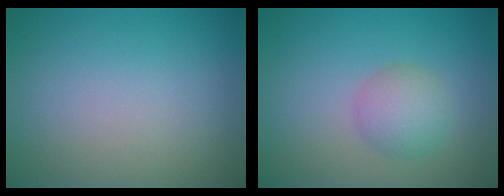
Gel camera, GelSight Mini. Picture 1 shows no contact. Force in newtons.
{"total": 3.0, "press": 3.0, "slide": 0.2}